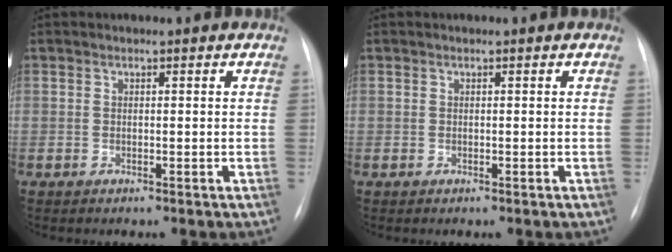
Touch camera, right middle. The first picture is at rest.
{"total": 0.0}